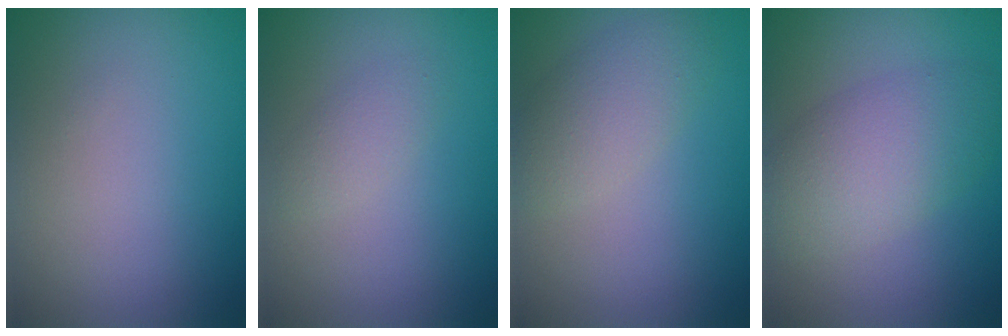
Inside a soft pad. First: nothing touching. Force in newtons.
{"total": 1.3, "press": 1.3, "slide": 0.0}
{"total": 3.0, "press": 3.0, "slide": 0.1}
{"total": 3.8, "press": 3.8, "slide": 0.3}